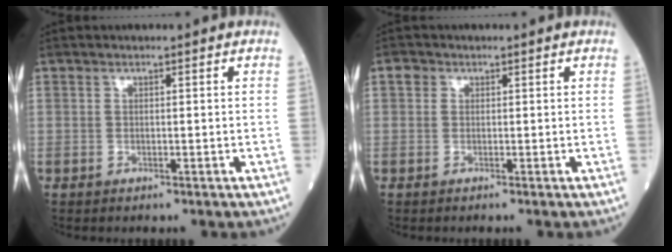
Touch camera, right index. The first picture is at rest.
{"total": 1.0, "force": [0.2, 0.9, 0.3], "torque": [-0.002, 0.006, -0.002]}